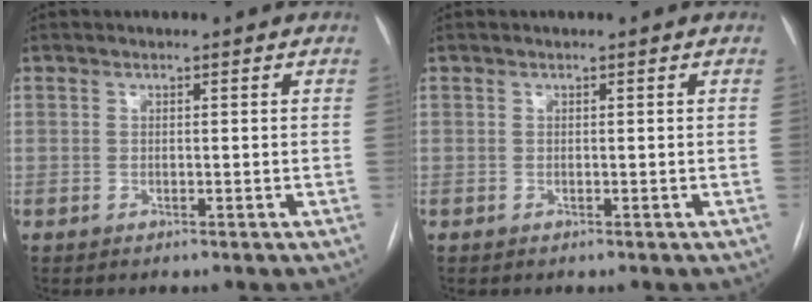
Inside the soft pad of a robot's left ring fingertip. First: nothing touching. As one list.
[{"total": 0.0}]